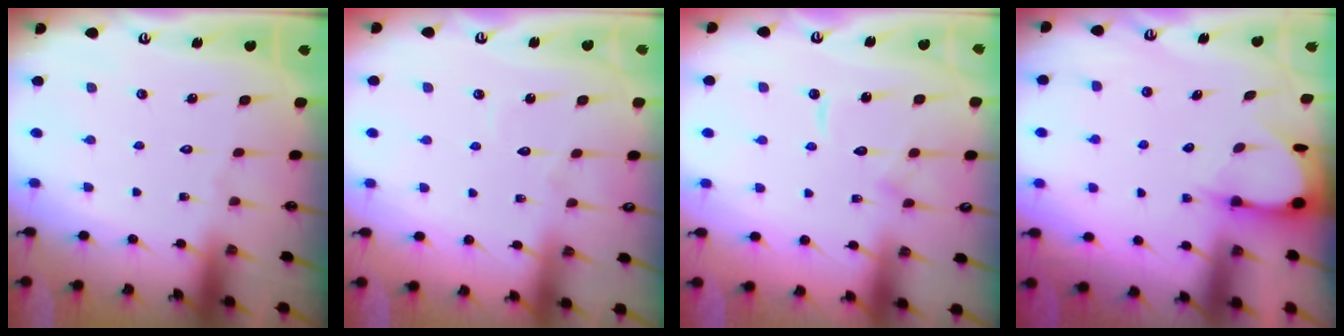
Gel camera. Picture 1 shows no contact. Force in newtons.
{"total": 2.5, "press": 2.5, "slide": 0.3}
{"total": 9.6, "press": 9.6, "slide": 0.9}
{"total": 3.6, "press": 3.6, "slide": 0.4}